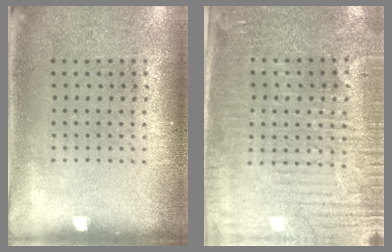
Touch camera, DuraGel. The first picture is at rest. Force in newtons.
{"total": 3.7, "press": 3.5, "slide": 1.4}